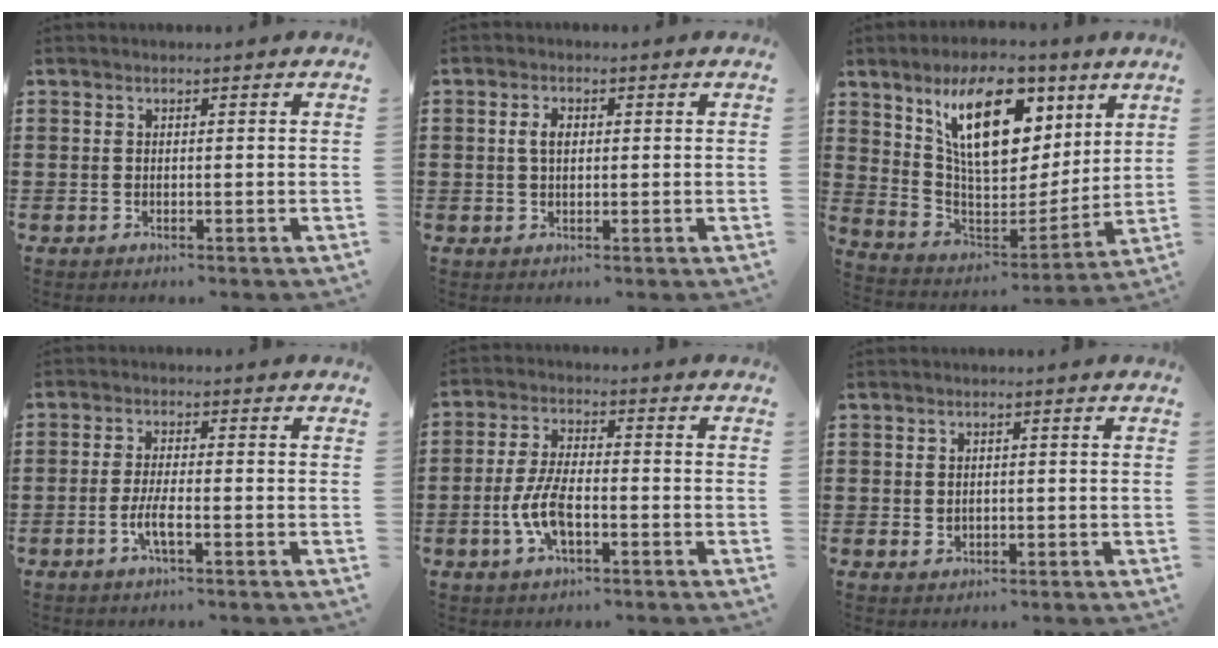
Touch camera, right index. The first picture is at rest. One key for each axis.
{"total": 2.6, "fx": 0.4, "fy": 1.4, "fz": 2.2, "tx": -0.045, "ty": 0.009, "tz": 0.005}
{"total": 14.7, "fx": 8.0, "fy": 7.3, "fz": 10.0, "tx": -0.179, "ty": -0.020, "tz": 0.142}
{"total": 3.6, "fx": -1.5, "fy": 0.6, "fz": 3.2, "tx": -0.067, "ty": -0.004, "tz": -0.032}
{"total": 7.3, "fx": -2.1, "fy": 3.1, "fz": 6.2, "tx": -0.147, "ty": -0.004, "tz": -0.047}
{"total": 1.0, "fx": 0.2, "fy": 0.9, "fz": 0.4, "tx": -0.010, "ty": 0.007, "tz": 0.003}